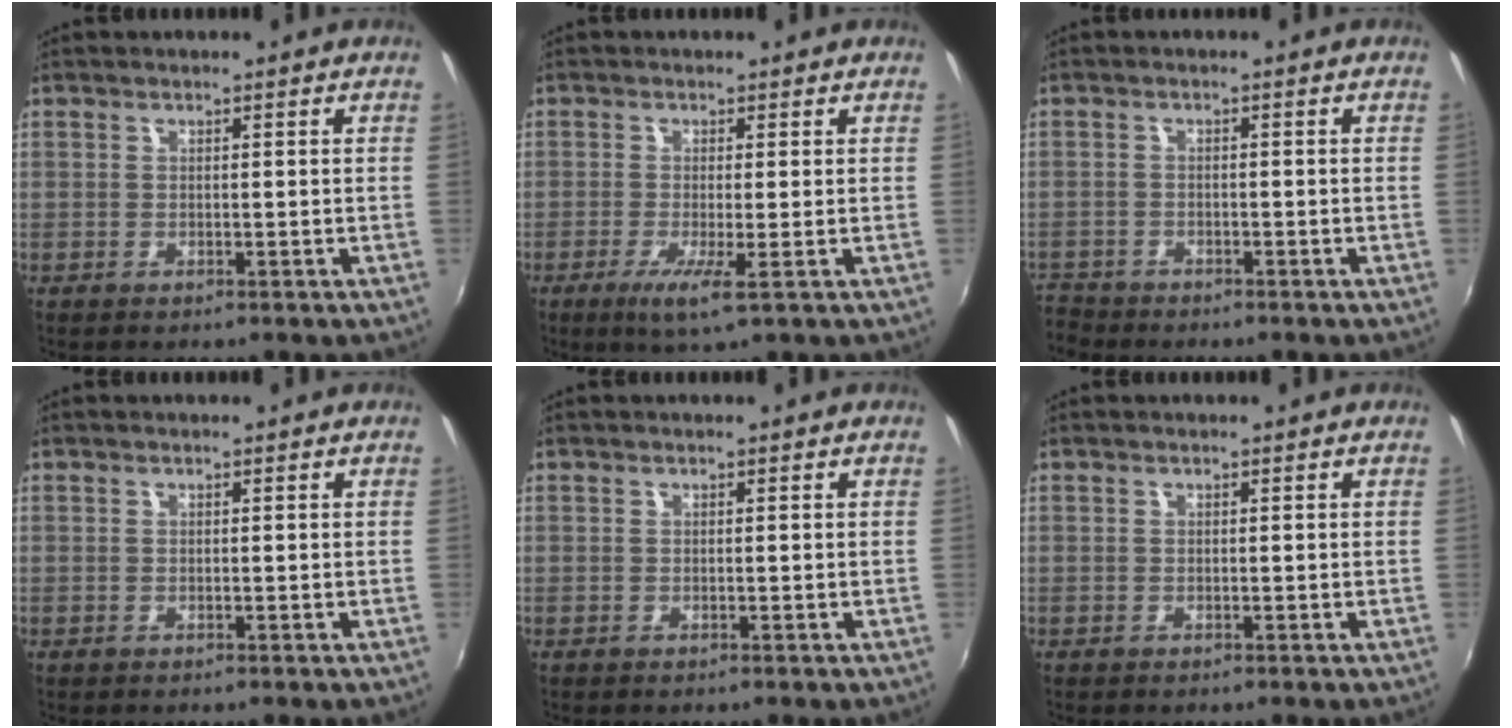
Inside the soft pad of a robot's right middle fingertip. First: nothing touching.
{"total": 4.5, "force": [-1.7, -0.1, 4.1], "torque": [-0.091, -0.017, -0.035]}
{"total": 4.8, "force": [-4.4, 1.8, 0.4], "torque": [-0.033, -0.010, -0.086]}
{"total": 0.0}
{"total": 0.0}
{"total": 0.0}